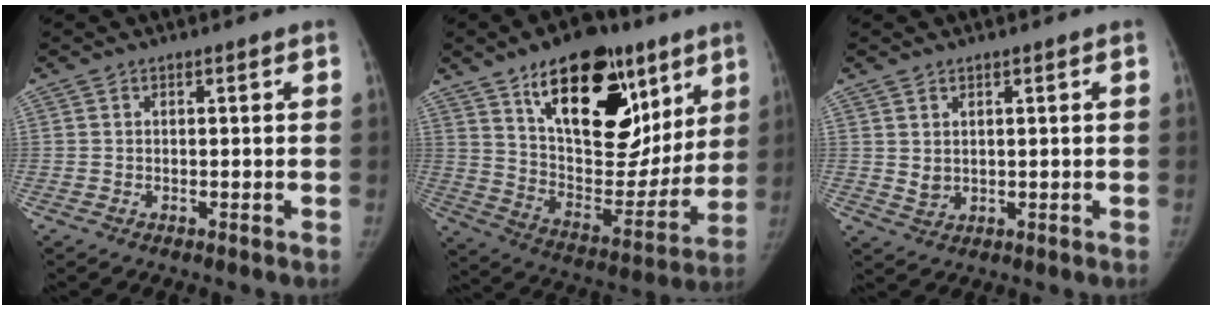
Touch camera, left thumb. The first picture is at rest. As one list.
[{"total": 28.1, "force": [14.2, 14.8, 19.2], "torque": [-0.239, -0.028, 0.232]}, {"total": 2.2, "force": [0.8, 1.6, 1.3], "torque": [-0.017, -0.011, 0.024]}]